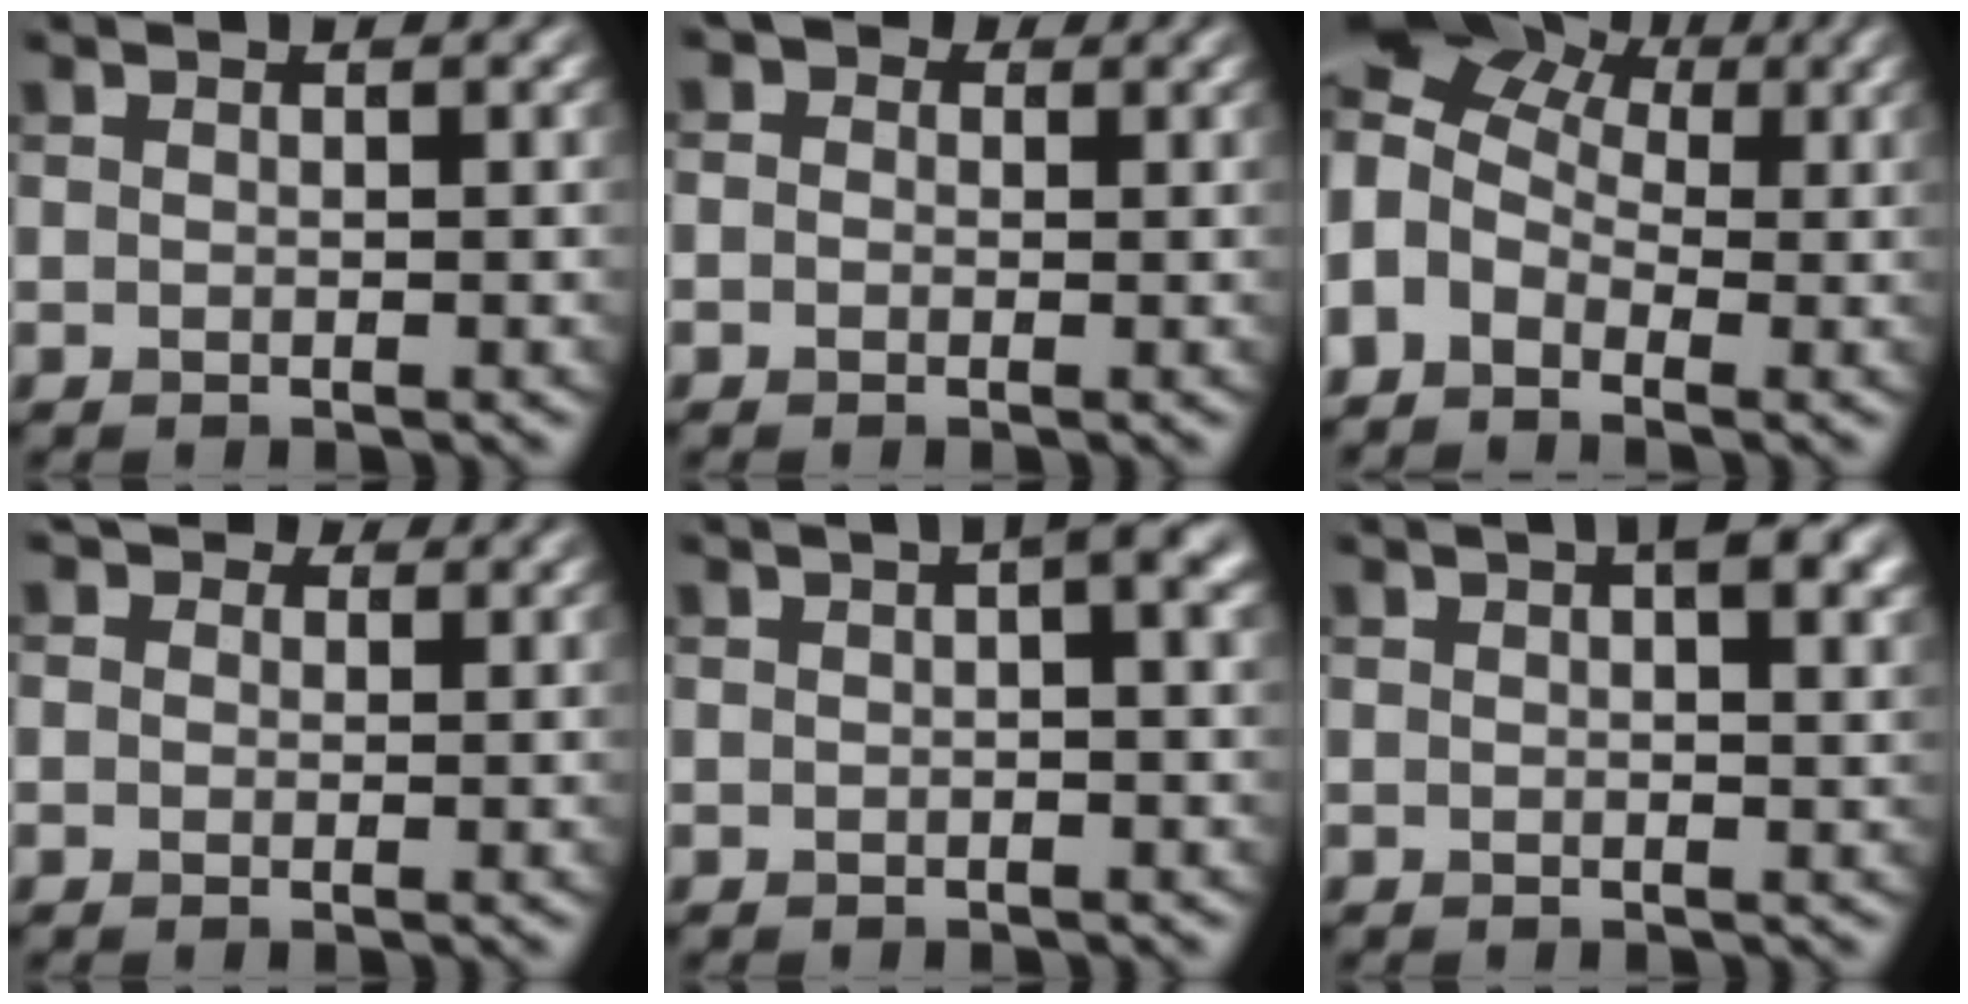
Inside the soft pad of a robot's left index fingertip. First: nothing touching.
{"total": 2.4, "force": [0.7, 2.0, 1.2], "torque": [-0.013, 0.007, -0.019]}
{"total": 8.9, "force": [1.5, 6.6, 5.7], "torque": [-0.117, 0.031, 0.012]}
{"total": 2.5, "force": [1.3, 1.8, 1.1], "torque": [-0.025, -0.001, 0.003]}
{"total": 3.0, "force": [0.9, 0.5, 2.8], "torque": [-0.038, 0.009, 0.009]}
{"total": 4.5, "force": [2.1, 1.5, 3.7], "torque": [-0.044, 0.009, 0.022]}